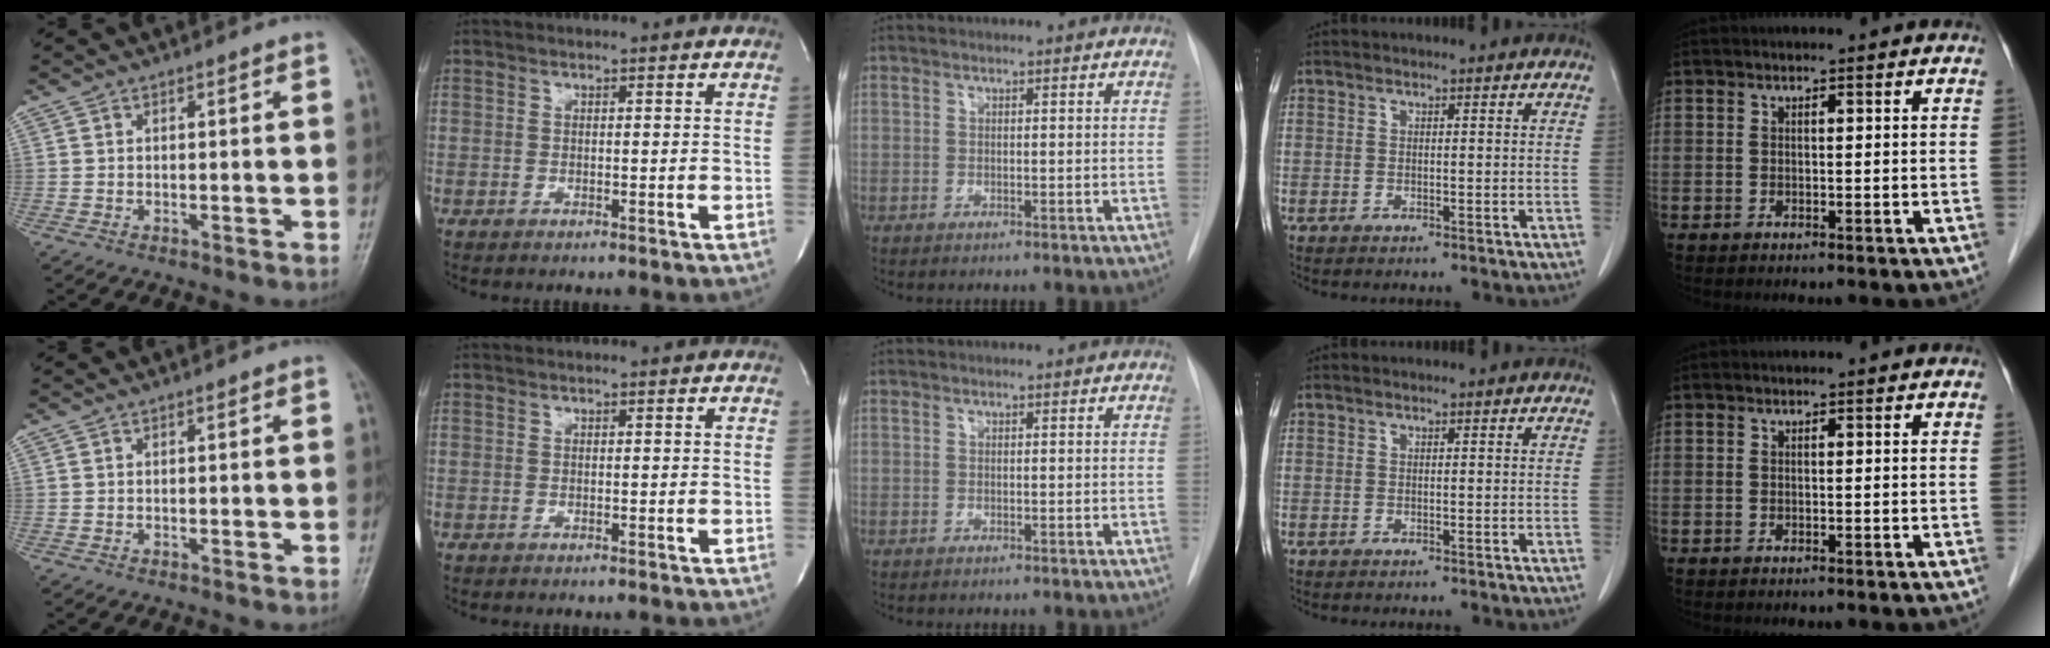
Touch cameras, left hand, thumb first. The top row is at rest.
{}